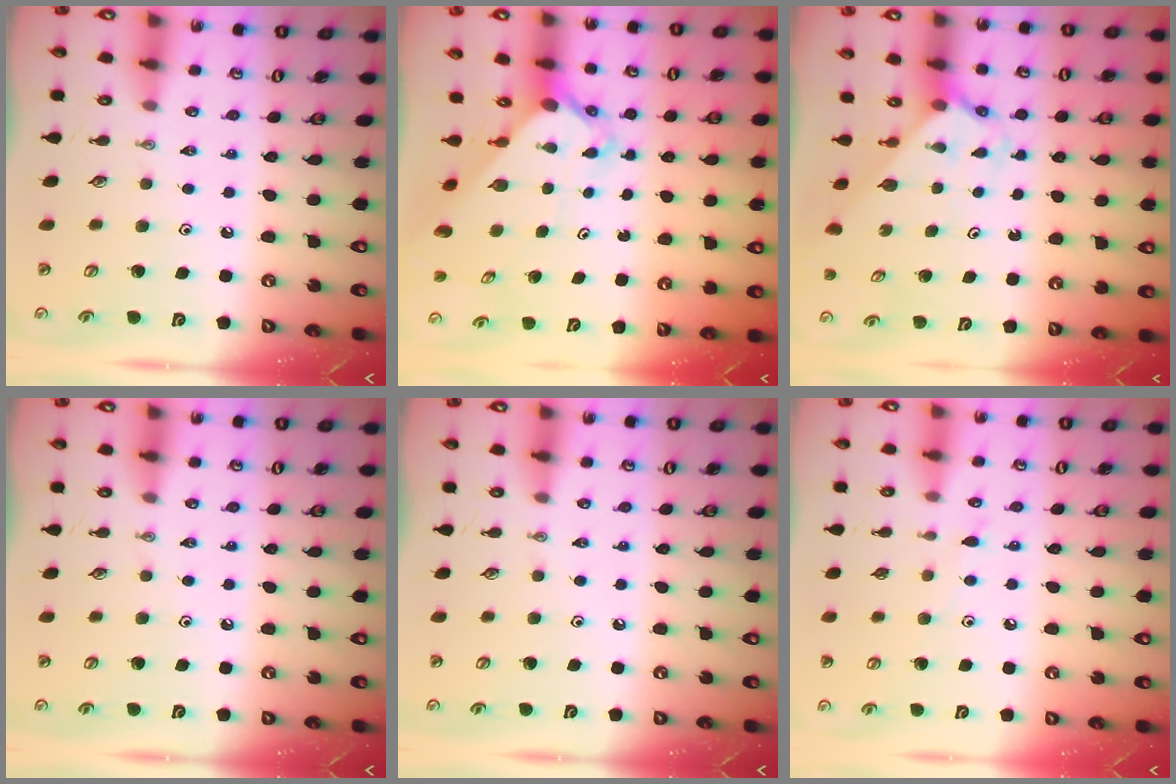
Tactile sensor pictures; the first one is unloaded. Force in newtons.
{"total": 2.6, "press": 2.6, "slide": 0.2}
{"total": 2.1, "press": 2.1, "slide": 0.1}
{"total": 0.0}
{"total": 0.0}
{"total": 6.3, "press": 6.3, "slide": 0.5}